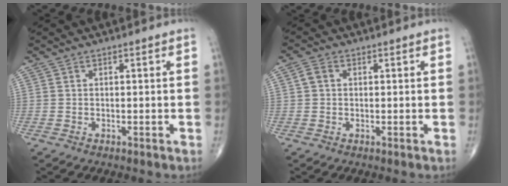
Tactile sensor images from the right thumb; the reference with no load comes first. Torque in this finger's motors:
{"motor_torque": [-0.36, 0.48, 0.04, -0.04, 0.03]}